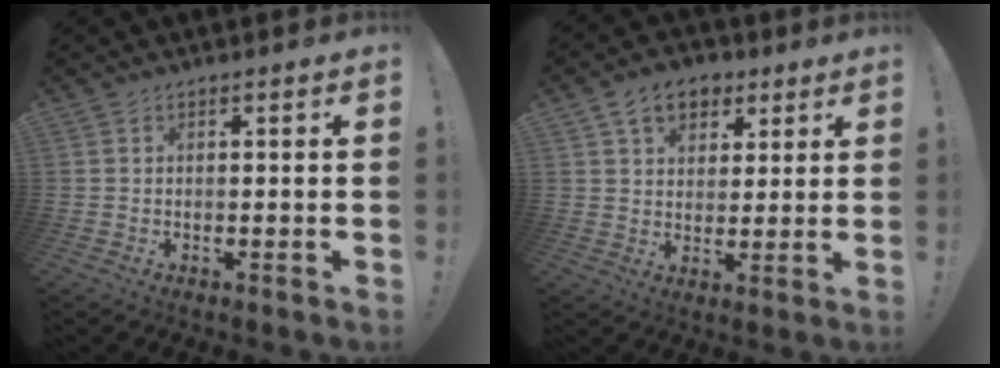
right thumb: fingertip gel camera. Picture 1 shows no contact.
{"total": 10.2, "force": [5.2, 7.3, 4.9], "torque": [-0.069, -0.016, 0.100]}